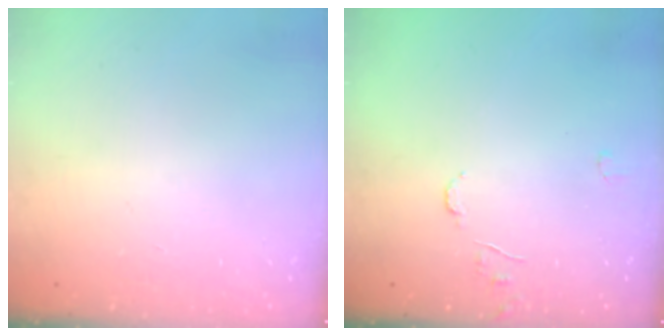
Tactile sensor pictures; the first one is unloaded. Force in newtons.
{"total": 5.5, "press": 5.5, "slide": 0.4}